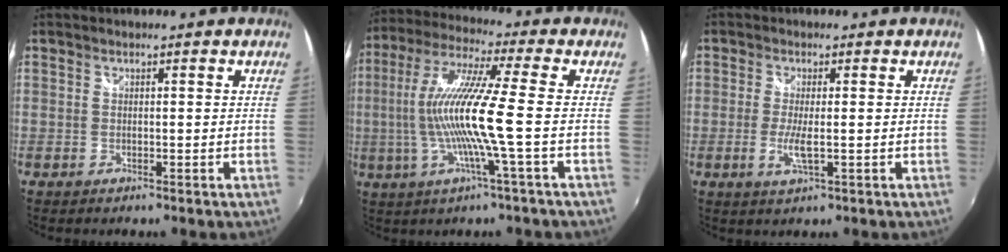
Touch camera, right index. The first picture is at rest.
{"total": 13.7, "force": [-2.0, -1.1, 13.5], "torque": [-0.261, -0.003, -0.038]}
{"total": 4.0, "force": [-0.7, 0.5, 3.9], "torque": [-0.083, -0.009, -0.016]}